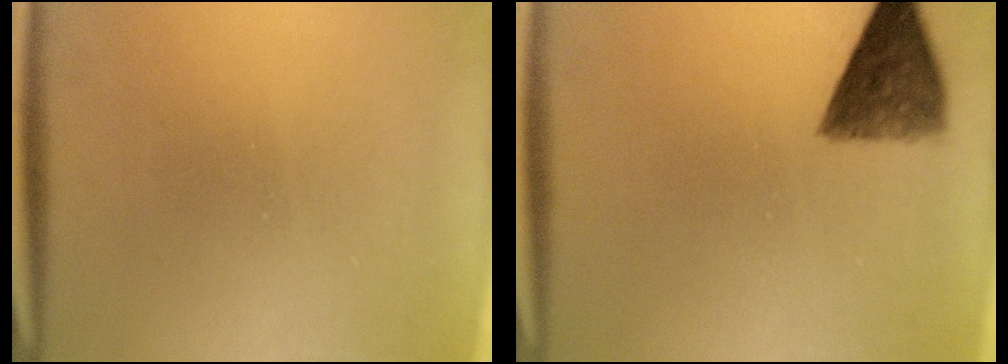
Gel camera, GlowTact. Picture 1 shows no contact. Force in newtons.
{"total": 7.5}